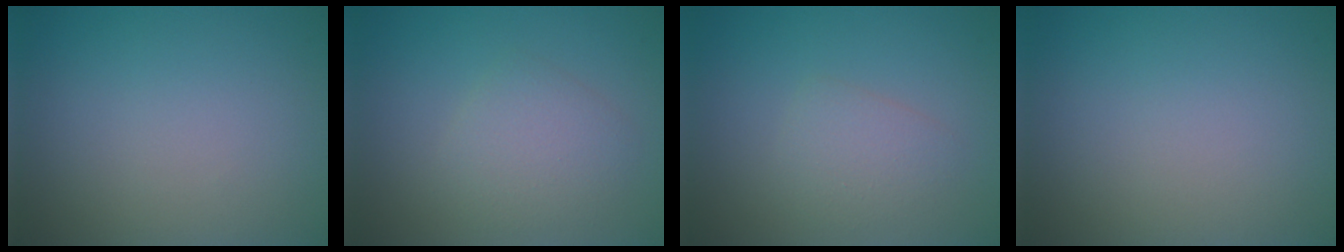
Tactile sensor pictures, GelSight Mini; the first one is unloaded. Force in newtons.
{"total": 2.8, "press": 2.8, "slide": 0.1}
{"total": 2.1, "press": 2.1, "slide": 0.1}
{"total": 0.0}